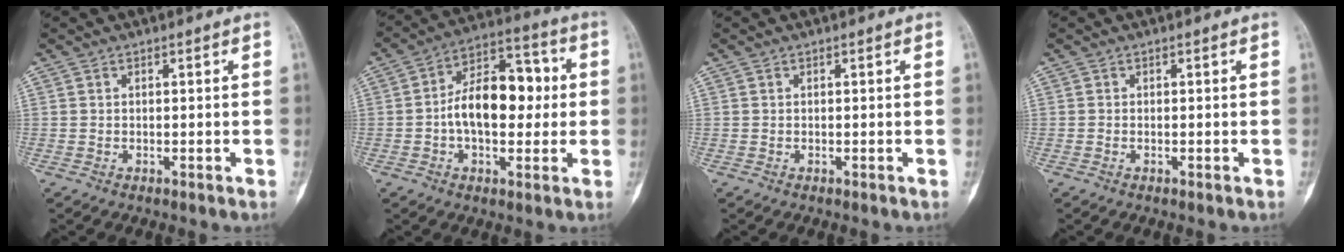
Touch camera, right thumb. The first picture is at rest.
{"total": 14.7, "force": [-0.1, 8.6, 11.9], "torque": [-0.160, 0.035, -0.010]}
{"total": 0.0}
{"total": 0.0}